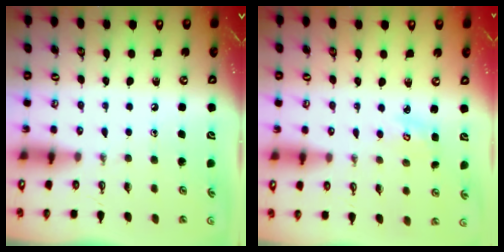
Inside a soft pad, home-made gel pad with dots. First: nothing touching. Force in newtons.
{"total": 2.1, "press": 2.1, "slide": 0.2}